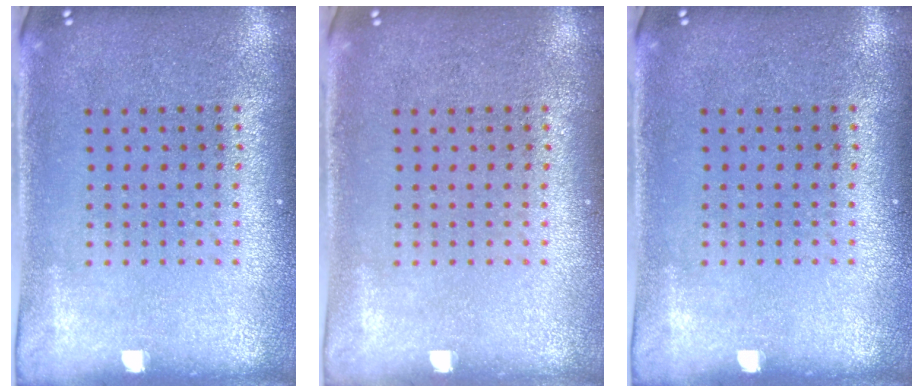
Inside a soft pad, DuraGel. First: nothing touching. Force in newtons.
{"total": 0.0}
{"total": 0.0}